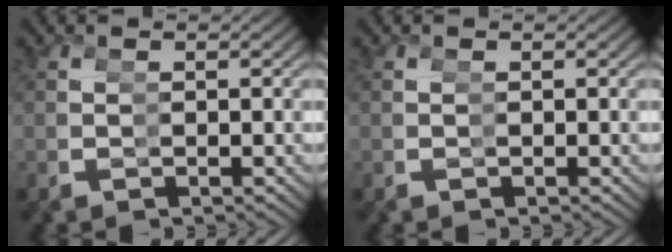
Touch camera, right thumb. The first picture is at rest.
{"total": 0.0}